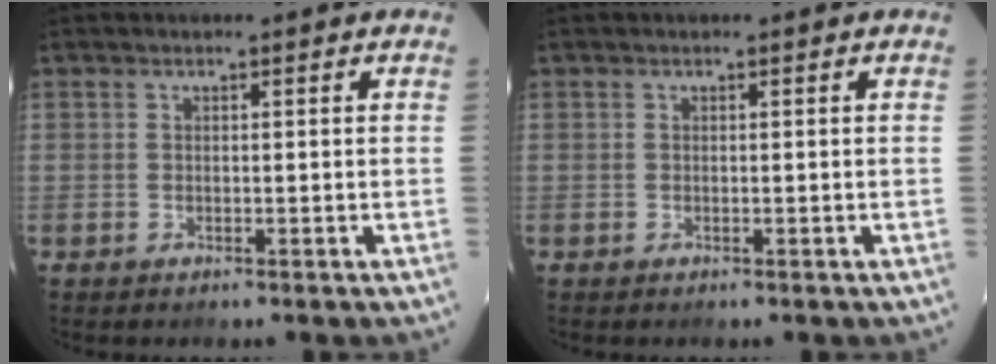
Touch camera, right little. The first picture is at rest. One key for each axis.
{"total": 0.0}